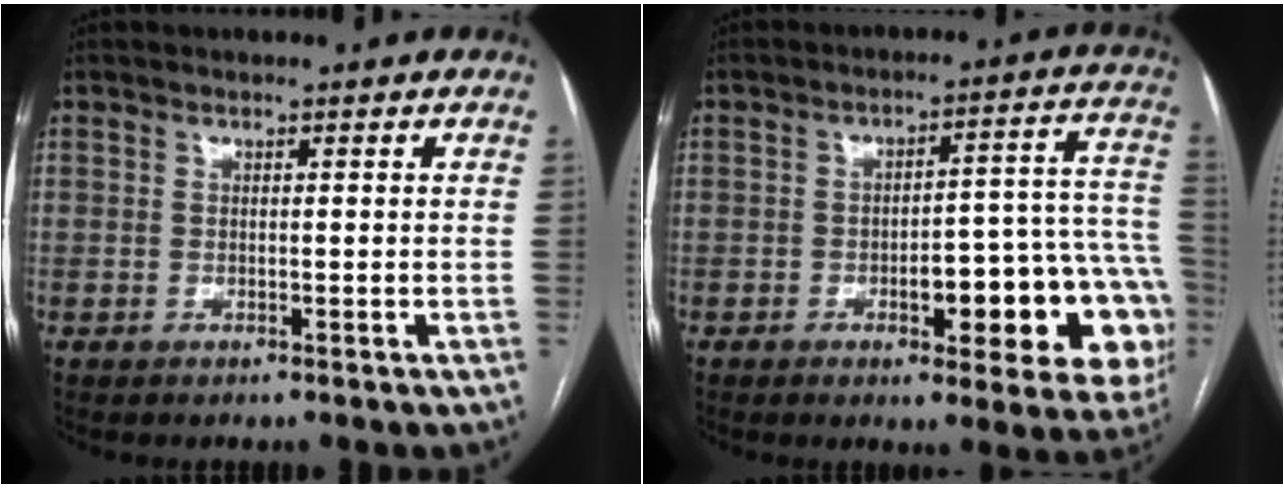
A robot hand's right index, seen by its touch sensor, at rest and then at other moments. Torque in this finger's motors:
{"motor_torque": [1.56, -0.47, 0.31, 0.06]}